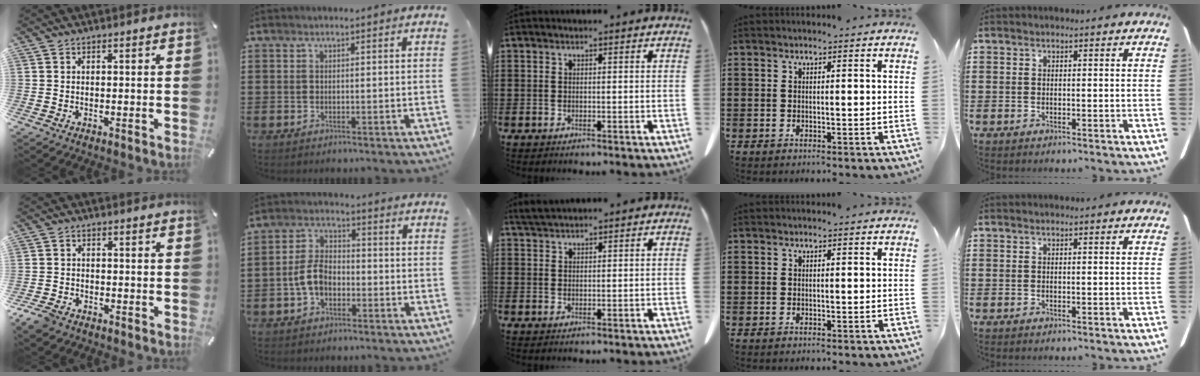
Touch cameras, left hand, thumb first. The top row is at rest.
{"thumb": {"total": 3.6, "force": [-2.8, 1.9, 1.3], "torque": [-0.040, 0.008, -0.056]}, "index": {"total": 5.6, "force": [-1.9, 3.5, 3.9], "torque": [-0.099, 0.005, -0.043]}, "middle": {"total": 2.3, "force": [2.1, 0.1, 0.9], "torque": [-0.023, 0.000, 0.042]}}